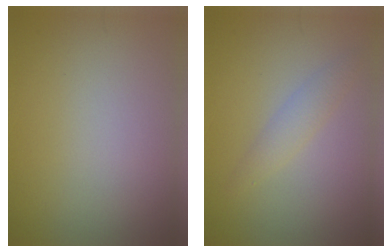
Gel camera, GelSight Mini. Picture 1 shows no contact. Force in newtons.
{"total": 1.6, "press": 1.6, "slide": 0.2}